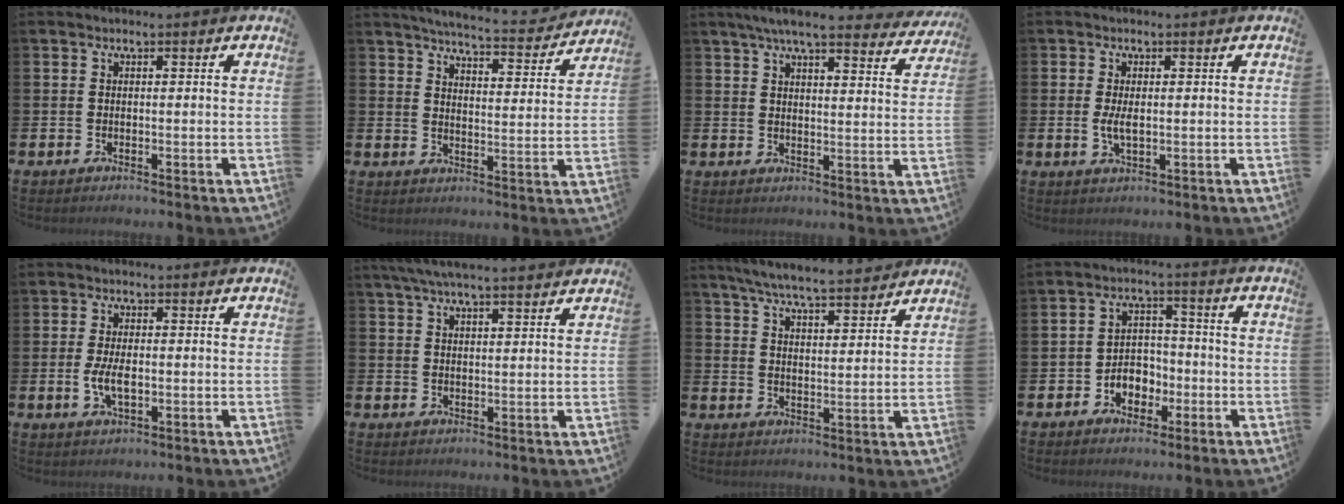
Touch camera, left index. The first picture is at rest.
{"total": 5.6, "force": [5.4, 0.4, 1.3], "torque": [-0.032, -0.043, 0.088]}
{"total": 6.5, "force": [5.8, 0.9, 2.8], "torque": [-0.063, -0.026, 0.100]}
{"total": 2.6, "force": [0.1, 1.1, 2.4], "torque": [-0.039, -0.001, -0.002]}
{"total": 3.9, "force": [-0.4, 1.9, 3.4], "torque": [-0.069, 0.002, -0.009]}
{"total": 5.2, "force": [4.8, 0.5, 2.1], "torque": [-0.048, -0.010, 0.086]}
{"total": 6.6, "force": [6.3, 0.4, 1.9], "torque": [-0.052, -0.040, 0.109]}
{"total": 3.9, "force": [-1.8, 3.2, 1.4], "torque": [-0.035, 0.006, -0.041]}